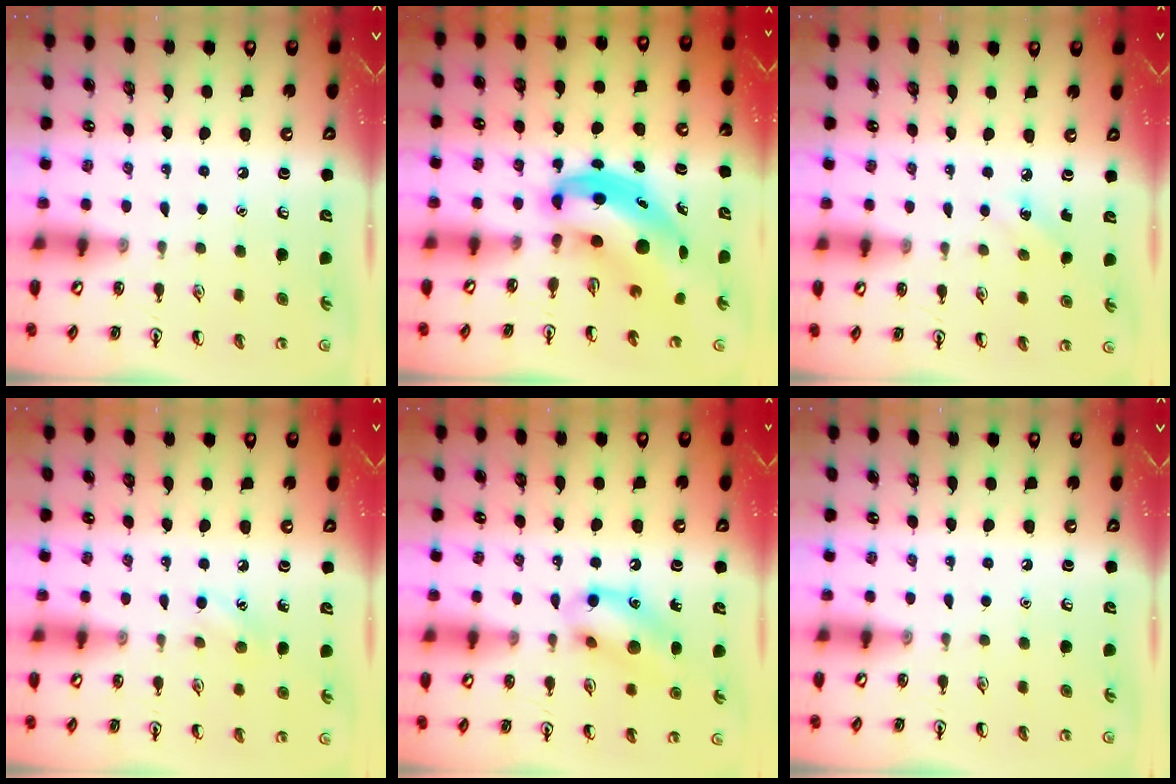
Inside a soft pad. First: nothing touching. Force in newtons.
{"total": 6.7, "press": 6.6, "slide": 1.2}
{"total": 2.4, "press": 2.3, "slide": 0.9}
{"total": 6.4, "press": 6.2, "slide": 1.5}
{"total": 12.7, "press": 12.6, "slide": 1.9}
{"total": 0.0}